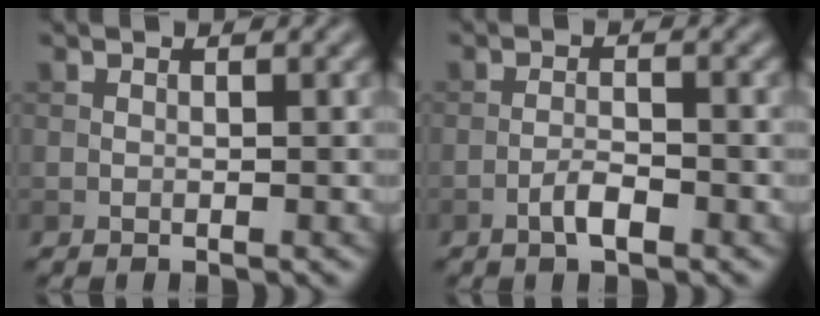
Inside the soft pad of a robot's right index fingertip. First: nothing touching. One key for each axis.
{"total": 2.0, "fx": -1.2, "fy": 0.5, "fz": 1.6, "tx": -0.030, "ty": 0.004, "tz": -0.026}